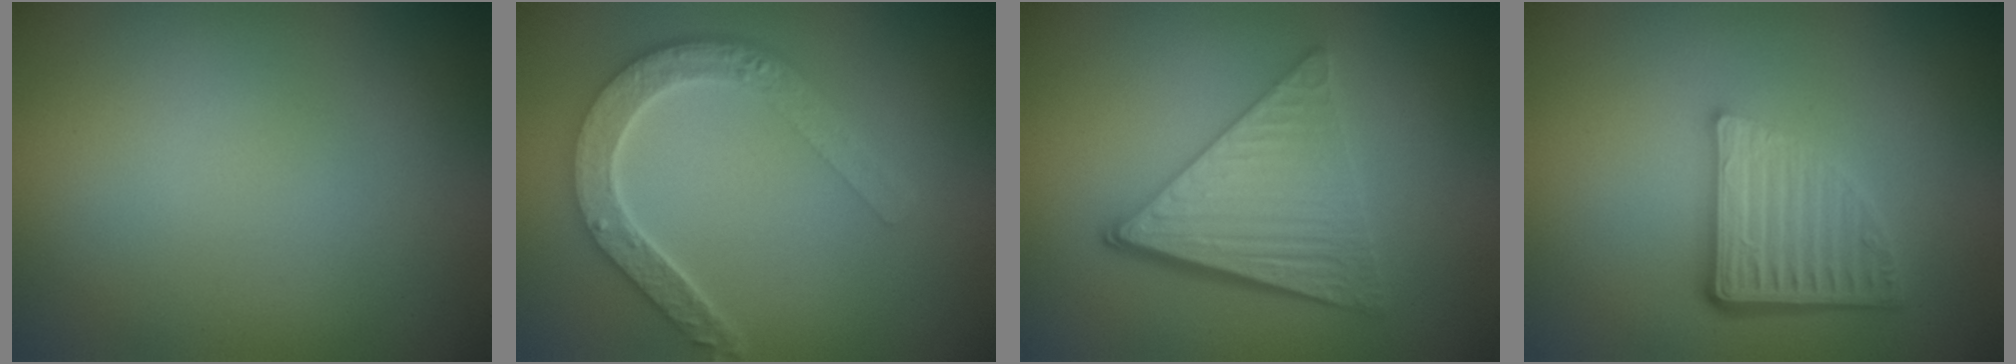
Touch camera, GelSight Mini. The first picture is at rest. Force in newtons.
{"total": 5.1, "press": 4.0, "slide": 3.2}
{"total": 5.8, "press": 4.1, "slide": 4.1}
{"total": 4.9, "press": 3.5, "slide": 3.4}